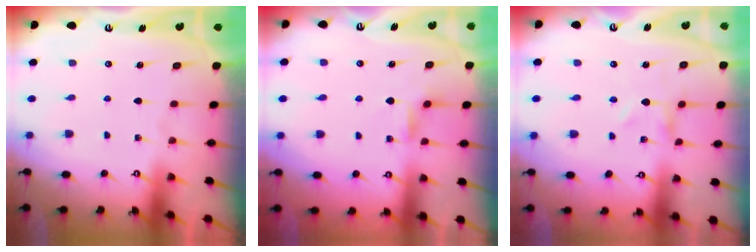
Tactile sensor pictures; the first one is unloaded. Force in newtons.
{"total": 2.2, "press": 2.2, "slide": 0.4}
{"total": 0.0}